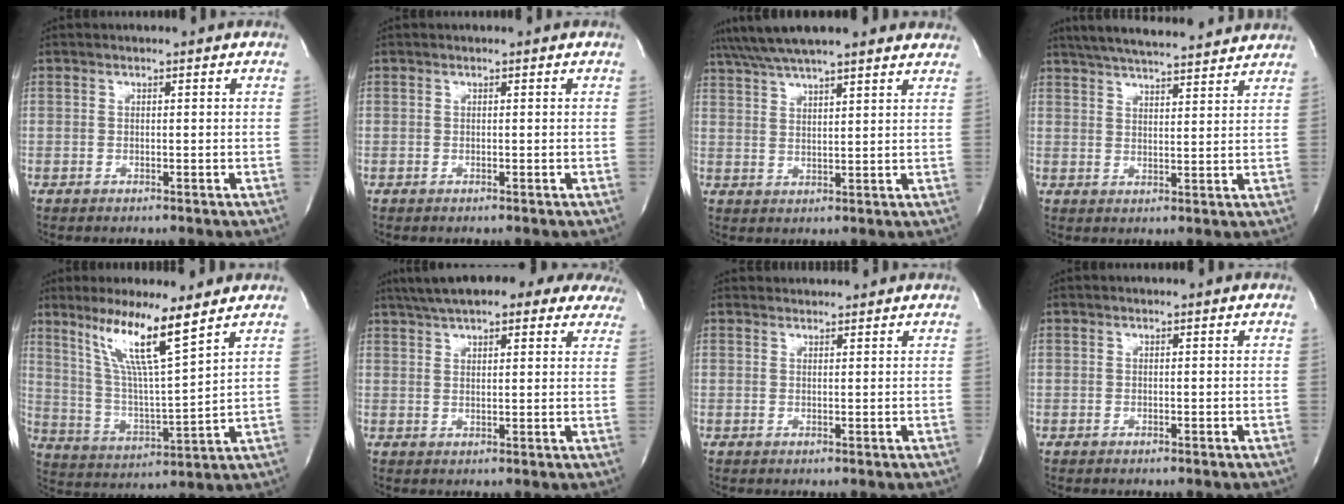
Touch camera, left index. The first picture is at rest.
{"total": 0.0}
{"total": 17.3, "force": [15.1, 2.2, 8.2], "torque": [-0.144, 0.048, 0.214]}
{"total": 17.0, "force": [15.3, 2.1, 7.0], "torque": [-0.119, 0.034, 0.217]}
{"total": 11.7, "force": [7.6, -0.5, 8.9], "torque": [-0.168, -0.009, 0.145]}
{"total": 21.4, "force": [17.6, 5.6, 10.8], "torque": [-0.170, 0.044, 0.222]}
{"total": 3.0, "force": [3.0, 0.4, 0.0], "torque": [-0.008, 0.022, 0.045]}
{"total": 0.0}